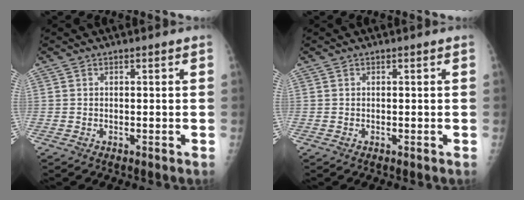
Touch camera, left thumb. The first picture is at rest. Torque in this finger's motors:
{"motor_torque": [-0.04, 0.01, -0.05, -0.02, 0.00]}